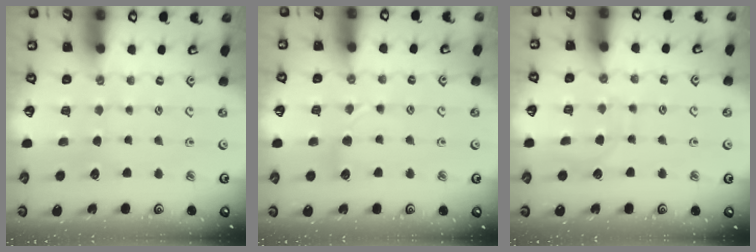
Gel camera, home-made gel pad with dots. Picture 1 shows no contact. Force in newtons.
{"total": 5.2, "press": 5.1, "slide": 0.6}
{"total": 5.0, "press": 4.9, "slide": 0.5}